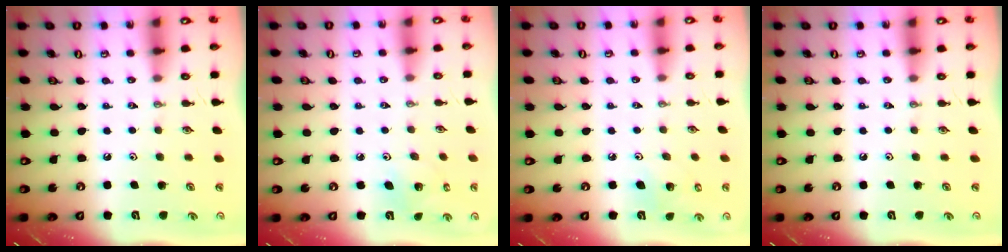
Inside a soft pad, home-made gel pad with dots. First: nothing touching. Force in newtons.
{"total": 2.9, "press": 2.9, "slide": 0.3}
{"total": 5.1, "press": 4.8, "slide": 1.7}
{"total": 0.0}